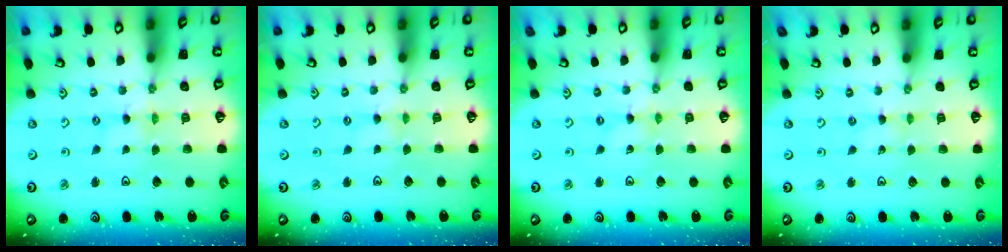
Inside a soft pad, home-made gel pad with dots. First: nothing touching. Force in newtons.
{"total": 1.6, "press": 1.5, "slide": 0.4}
{"total": 0.0}
{"total": 0.6, "press": 0.6, "slide": 0.1}